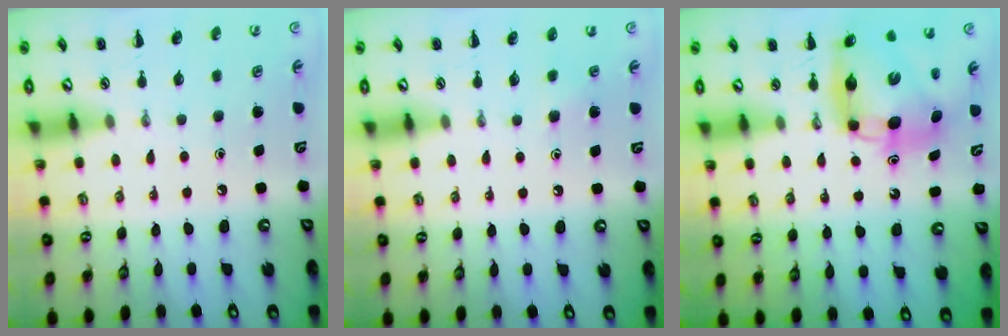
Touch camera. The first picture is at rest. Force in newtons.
{"total": 2.9, "press": 2.6, "slide": 1.3}
{"total": 9.4, "press": 9.0, "slide": 2.7}